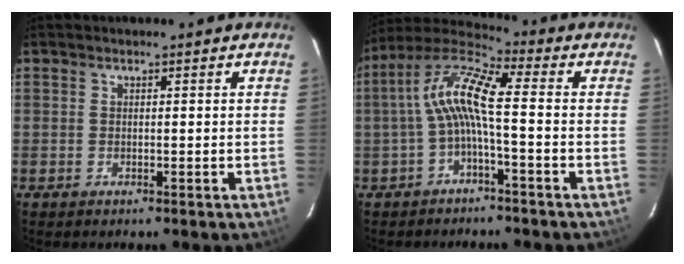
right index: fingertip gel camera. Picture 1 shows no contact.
{"total": 9.9, "force": [-1.1, 1.6, 9.7], "torque": [-0.201, 0.021, -0.026]}